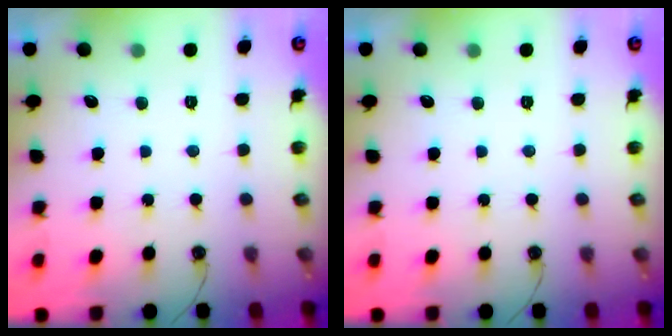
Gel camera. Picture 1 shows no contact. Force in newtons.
{"total": 0.0}